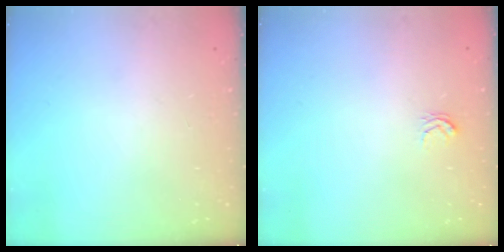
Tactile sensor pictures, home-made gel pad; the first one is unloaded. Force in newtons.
{"total": 2.6, "press": 2.6, "slide": 0.3}